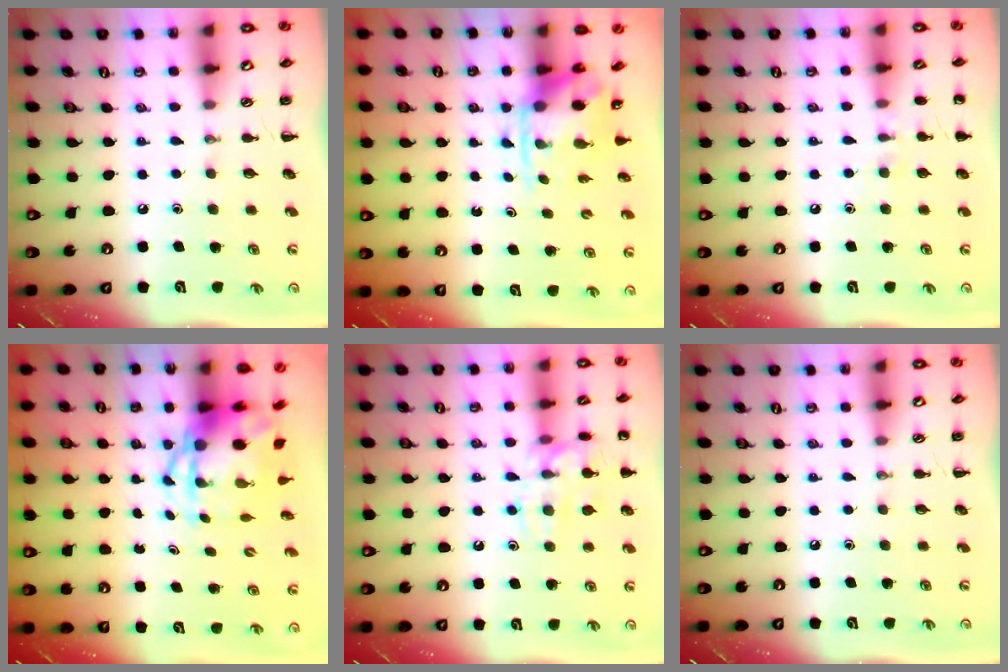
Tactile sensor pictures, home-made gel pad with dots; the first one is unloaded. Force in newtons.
{"total": 3.8, "press": 3.8, "slide": 0.8}
{"total": 6.5, "press": 6.3, "slide": 1.5}
{"total": 4.8, "press": 4.6, "slide": 1.4}
{"total": 14.3, "press": 14.3, "slide": 1.0}
{"total": 0.0}